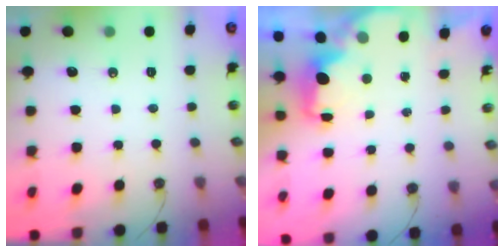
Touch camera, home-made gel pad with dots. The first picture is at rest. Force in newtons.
{"total": 2.9, "press": 2.7, "slide": 0.9}